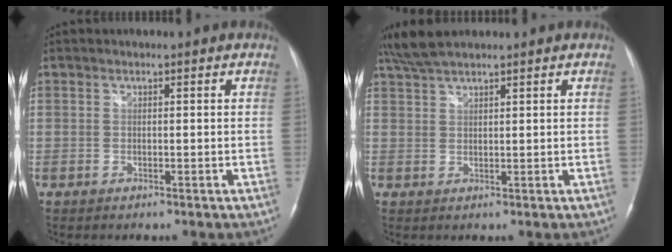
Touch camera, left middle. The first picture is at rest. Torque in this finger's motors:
{"motor_torque": [0.43, -0.17, -0.03, 0.04]}